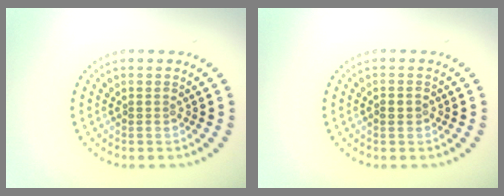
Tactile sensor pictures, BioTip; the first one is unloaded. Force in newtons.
{"total": 1.1, "press": 1.0, "slide": 0.4}